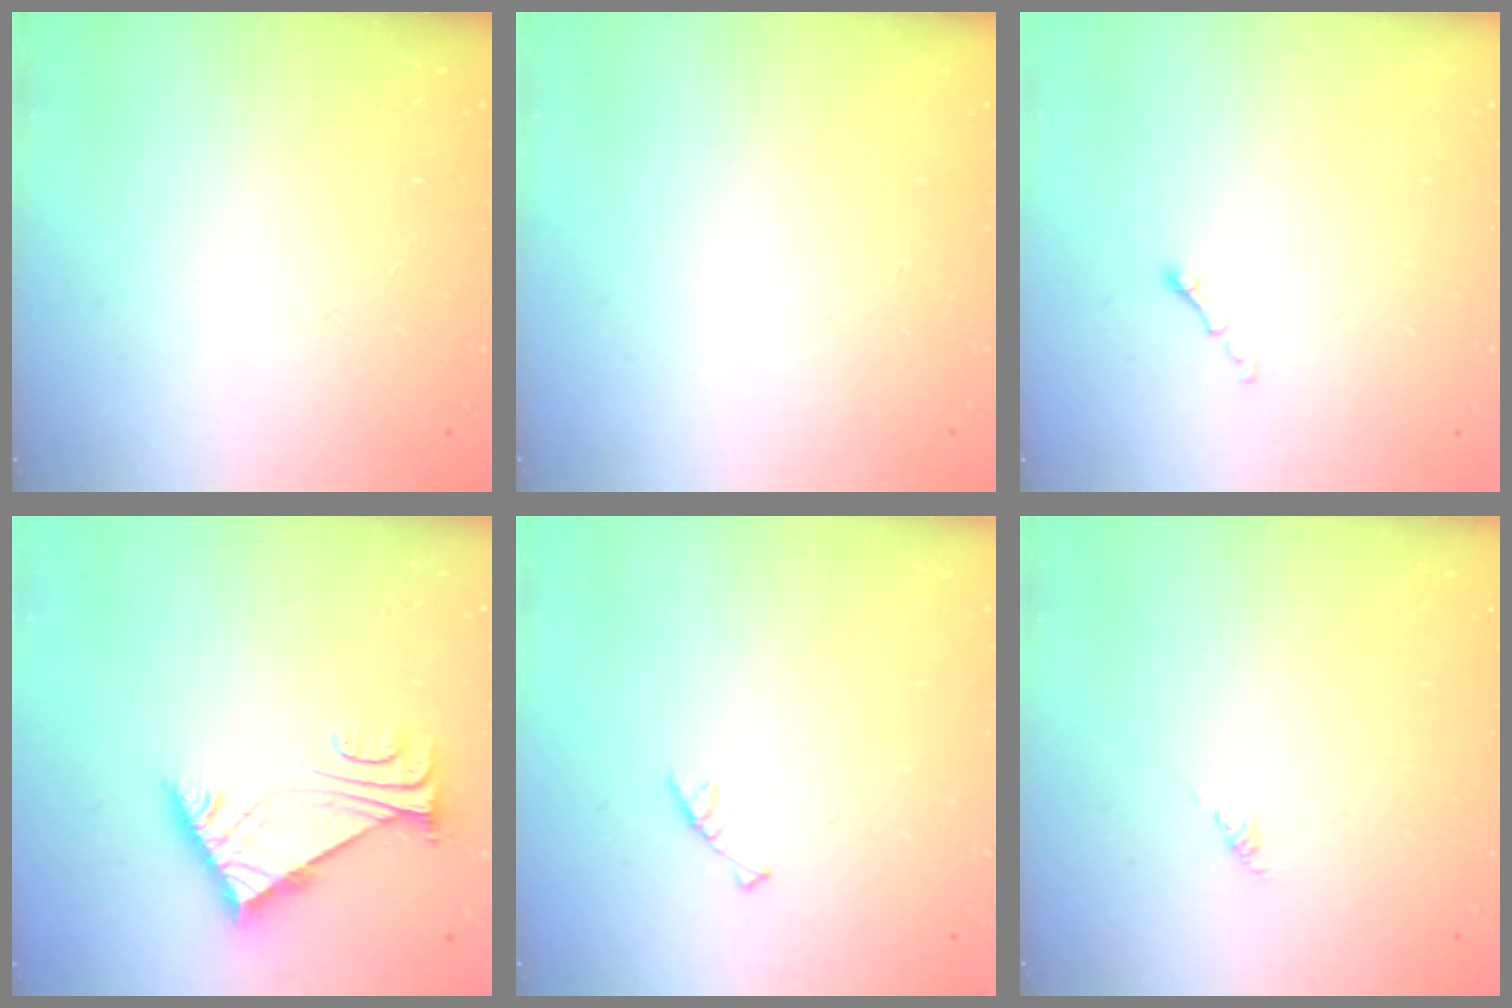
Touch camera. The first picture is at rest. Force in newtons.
{"total": 0.0}
{"total": 0.6, "press": 0.5, "slide": 0.2}
{"total": 6.1, "press": 6.0, "slide": 1.1}
{"total": 3.0, "press": 3.0, "slide": 0.3}
{"total": 0.0}